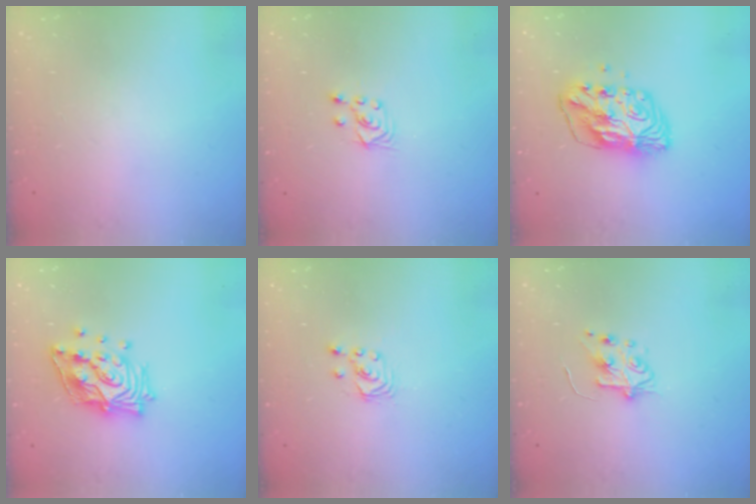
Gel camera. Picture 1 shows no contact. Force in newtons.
{"total": 2.6, "press": 2.5, "slide": 1.0}
{"total": 11.3, "press": 11.2, "slide": 1.6}
{"total": 16.7, "press": 16.7, "slide": 1.2}
{"total": 2.1, "press": 2.1, "slide": 0.3}
{"total": 5.8, "press": 5.8, "slide": 0.6}